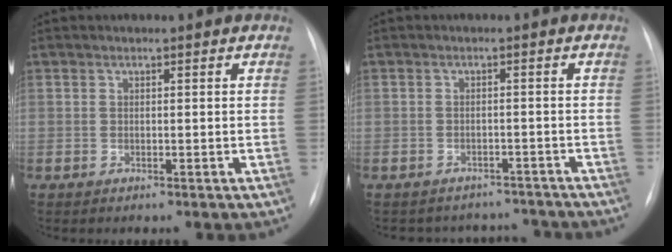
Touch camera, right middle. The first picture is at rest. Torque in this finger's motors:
{"motor_torque": [0.03, -0.40, -0.12, -0.06]}